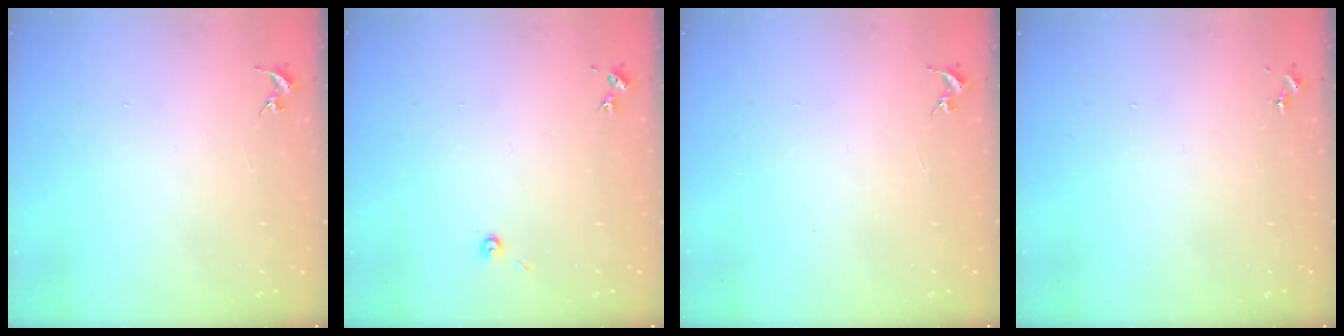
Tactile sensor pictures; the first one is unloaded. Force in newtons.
{"total": 3.2, "press": 3.2, "slide": 0.3}
{"total": 0.0}
{"total": 0.0}